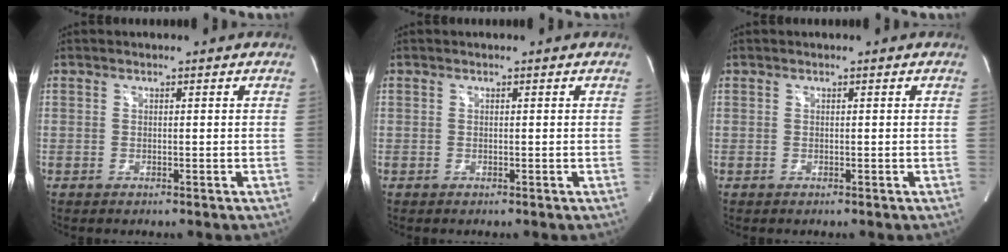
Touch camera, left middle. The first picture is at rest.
{"total": 0.0}
{"total": 0.0}